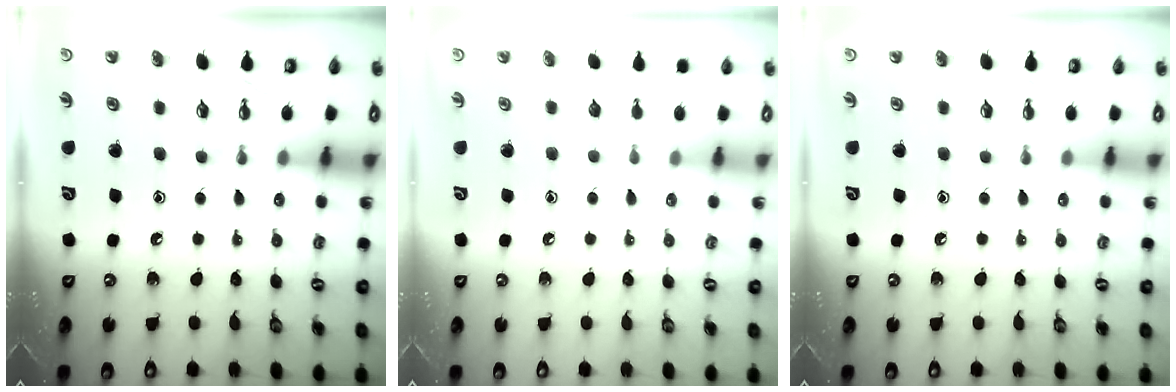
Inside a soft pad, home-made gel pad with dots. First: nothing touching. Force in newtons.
{"total": 0.0}
{"total": 0.0}